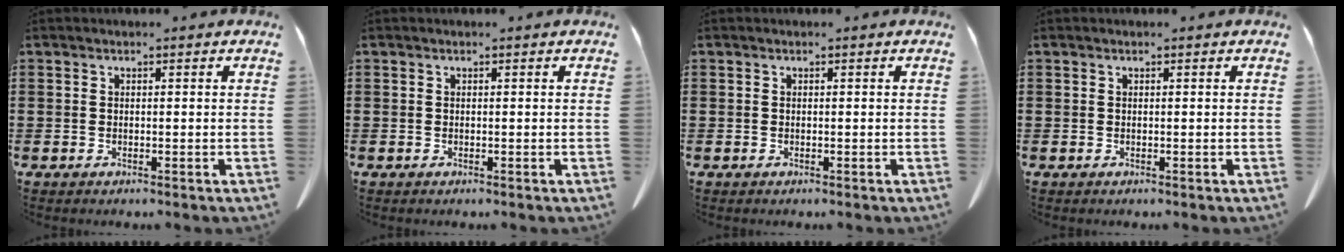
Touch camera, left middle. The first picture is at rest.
{"total": 0.0}
{"total": 0.0}
{"total": 0.0}